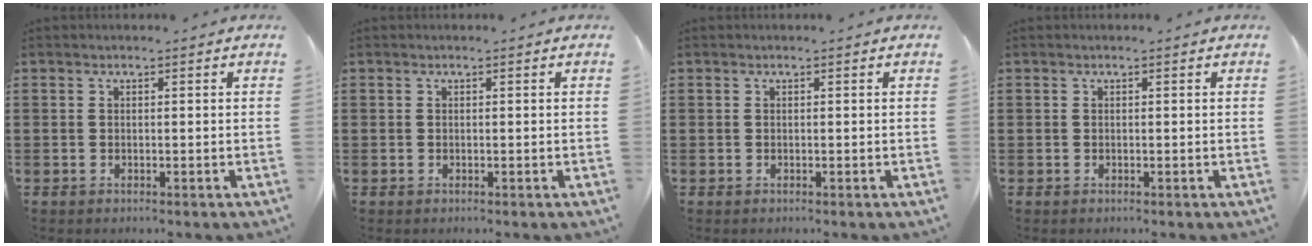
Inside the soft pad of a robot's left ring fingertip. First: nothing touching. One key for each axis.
{"total": 0.0}
{"total": 0.0}
{"total": 0.0}